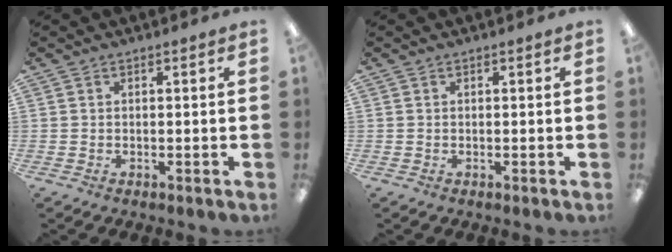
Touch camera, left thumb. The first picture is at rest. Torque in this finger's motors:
{"motor_torque": [0.00, 0.00, -0.16, 0.15, 0.00]}